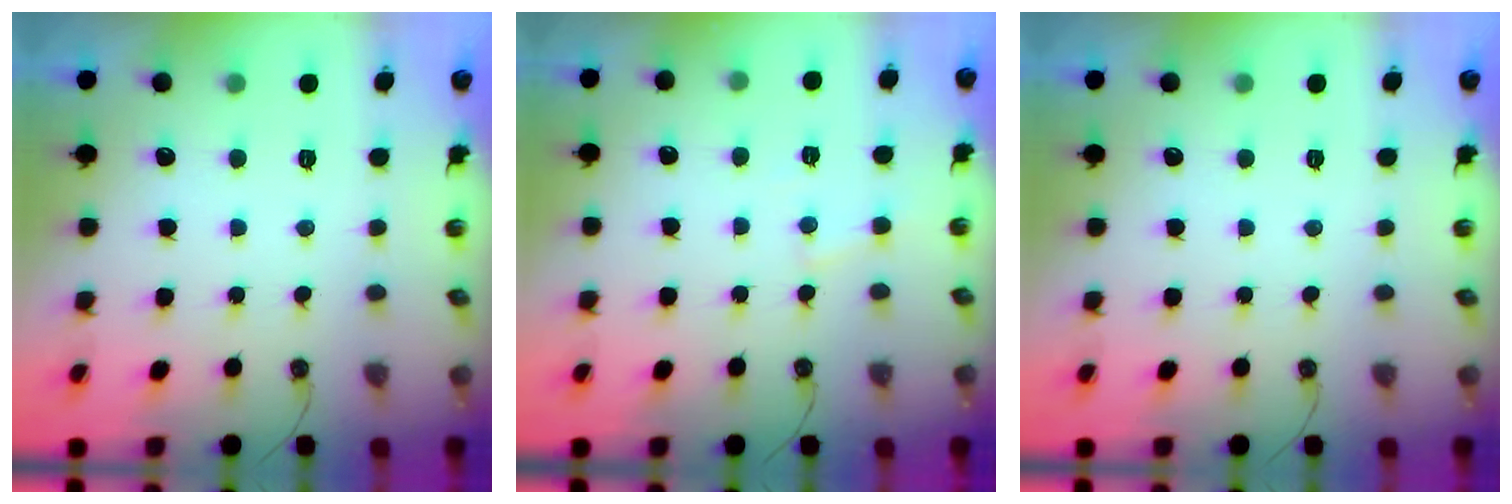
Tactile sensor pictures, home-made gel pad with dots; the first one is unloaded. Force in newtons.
{"total": 4.8, "press": 4.8, "slide": 0.6}
{"total": 0.0}